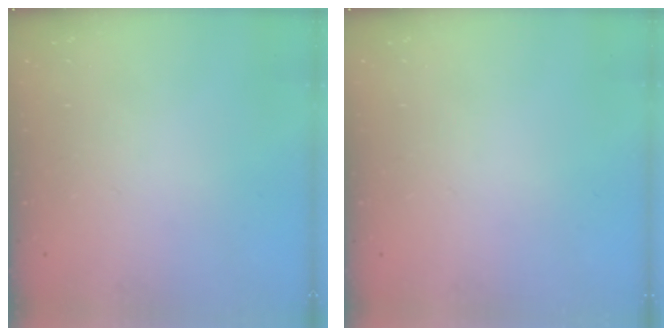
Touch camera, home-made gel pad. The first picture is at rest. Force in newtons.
{"total": 0.0}